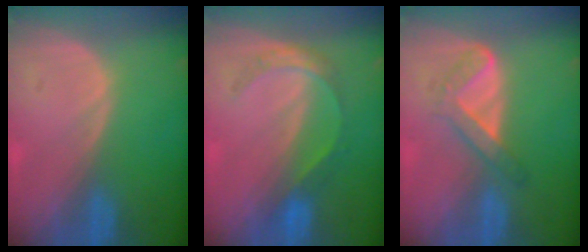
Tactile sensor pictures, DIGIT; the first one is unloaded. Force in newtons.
{"total": 4.5, "press": 4.4, "slide": 0.7}
{"total": 4.4, "press": 4.2, "slide": 1.3}